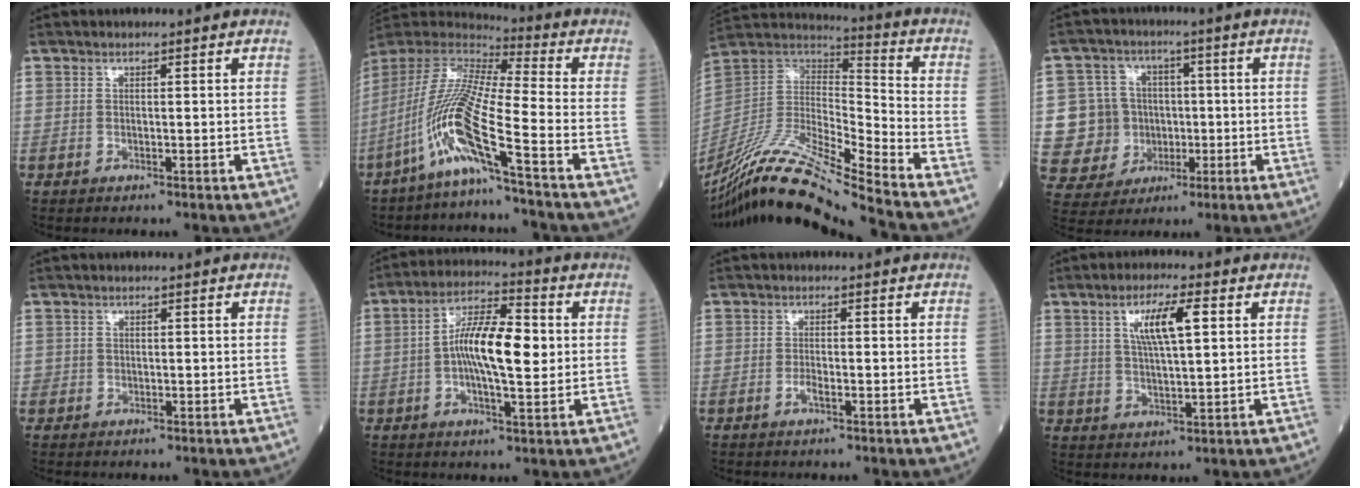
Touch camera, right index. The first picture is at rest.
{"total": 14.0, "force": [-7.1, -1.2, 12.1], "torque": [-0.262, -0.017, -0.147]}
{"total": 19.1, "force": [-16.0, -1.3, 10.2], "torque": [-0.210, -0.001, -0.303]}
{"total": 9.8, "force": [-0.4, 9.5, 2.6], "torque": [-0.067, 0.024, 0.007]}
{"total": 0.5, "force": [-0.2, 0.5, 0.0], "torque": [0.005, 0.005, -0.005]}
{"total": 11.1, "force": [0.4, 3.0, 10.7], "torque": [-0.194, 0.015, -0.001]}
{"total": 1.3, "force": [-0.6, 0.2, 1.1], "torque": [-0.024, 0.000, -0.012]}
{"total": 7.3, "force": [2.5, 1.2, 6.8], "torque": [-0.126, 0.007, 0.047]}